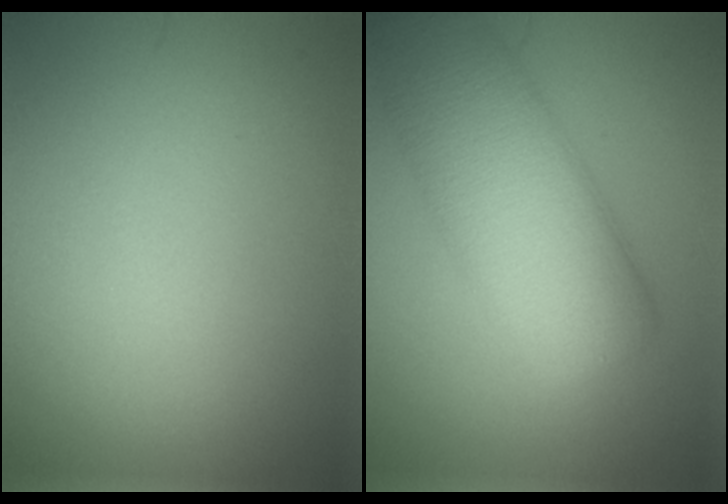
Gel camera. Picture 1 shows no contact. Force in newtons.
{"total": 10.6, "press": 10.6, "slide": 0.5}